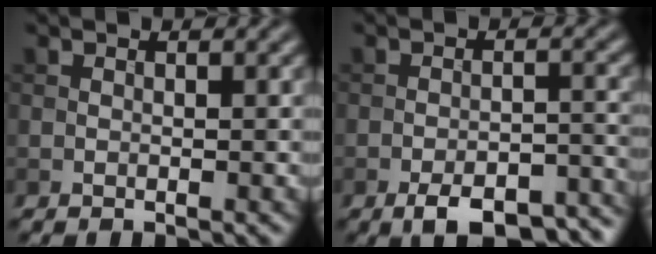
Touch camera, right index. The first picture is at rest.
{"total": 7.3, "force": [-5.3, 2.7, 4.3], "torque": [-0.062, -0.006, -0.076]}